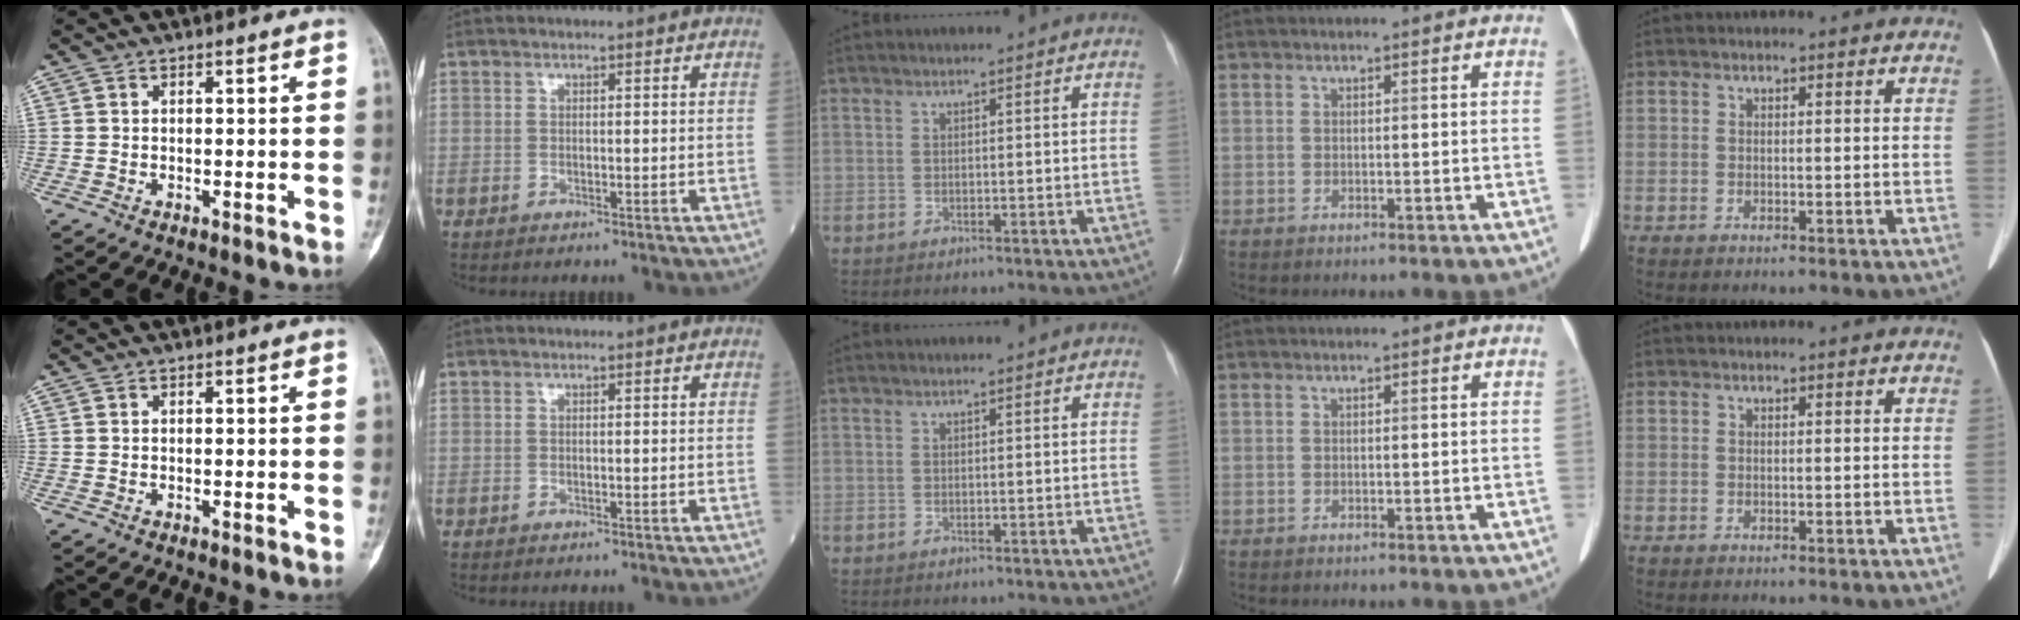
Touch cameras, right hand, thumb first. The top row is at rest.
{}